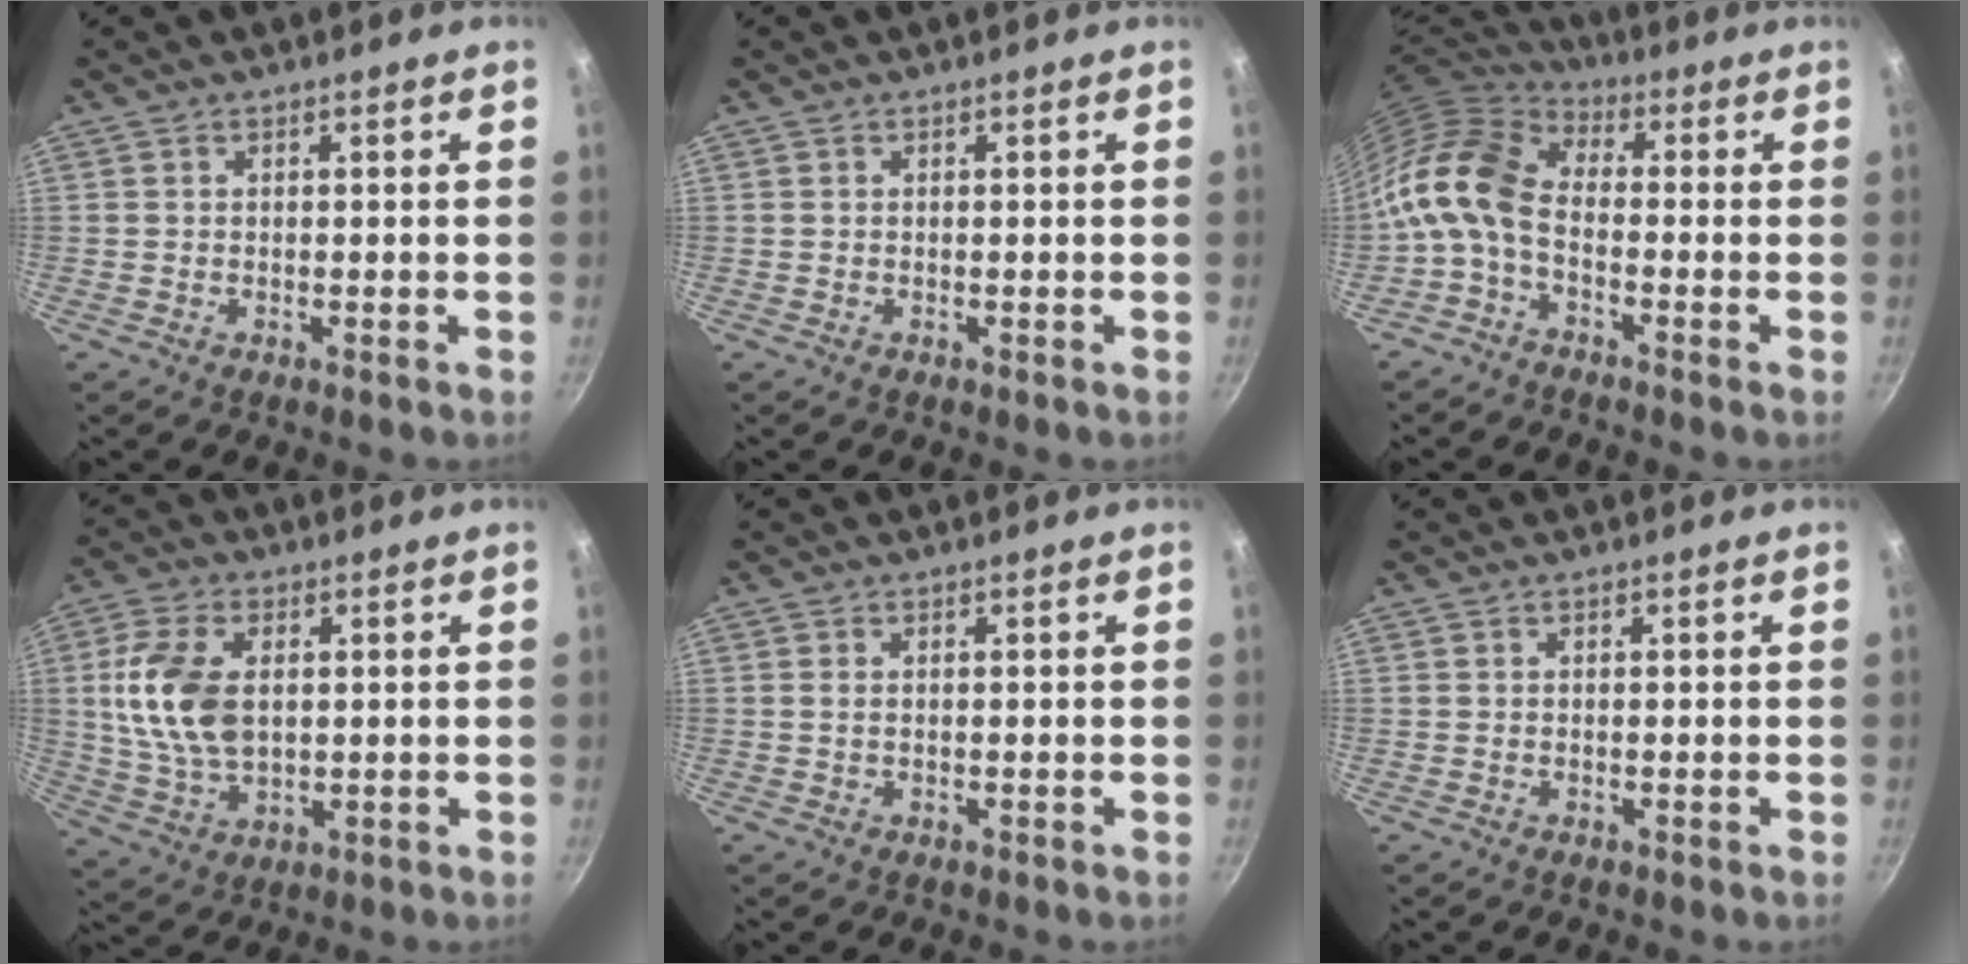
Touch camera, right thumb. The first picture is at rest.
{"total": 0.0}
{"total": 12.1, "force": [-2.8, 7.3, 9.2], "torque": [-0.184, 0.042, -0.078]}
{"total": 13.2, "force": [1.8, 8.0, 10.2], "torque": [-0.190, -0.007, 0.038]}
{"total": 0.9, "force": [0.1, 0.6, 0.7], "torque": [-0.014, 0.000, 0.002]}
{"total": 0.0}